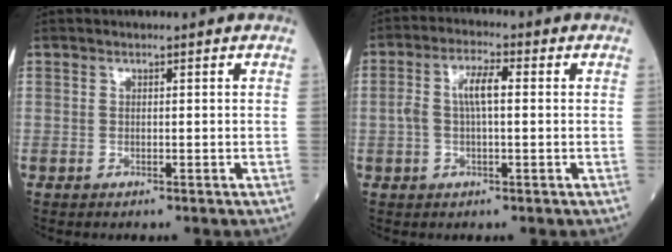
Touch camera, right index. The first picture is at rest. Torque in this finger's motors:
{"motor_torque": [0.14, 0.00, 0.11, 0.05]}